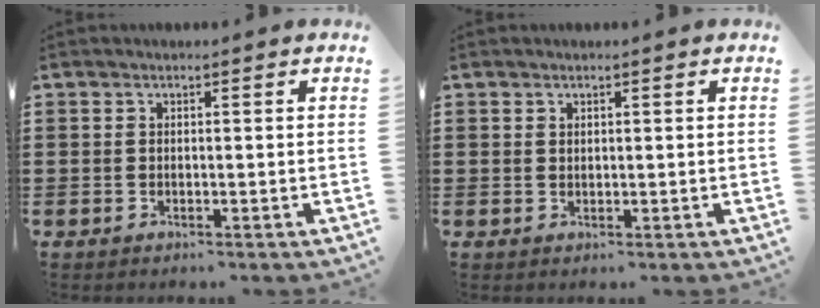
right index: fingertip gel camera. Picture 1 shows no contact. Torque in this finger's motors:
{"motor_torque": [-0.63, 1.05, -0.05, -0.01]}